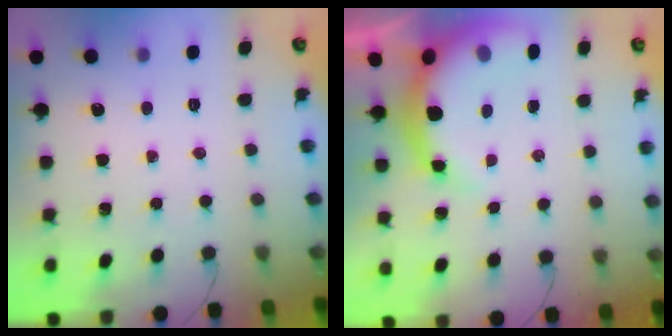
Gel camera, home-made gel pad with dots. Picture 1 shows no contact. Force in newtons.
{"total": 11.0, "press": 10.8, "slide": 2.2}